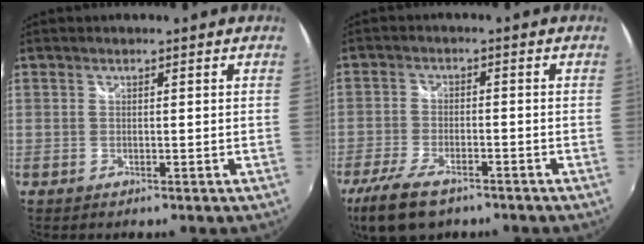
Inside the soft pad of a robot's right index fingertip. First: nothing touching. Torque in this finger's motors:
{"motor_torque": [0.90, -0.59, 0.37, 0.07]}